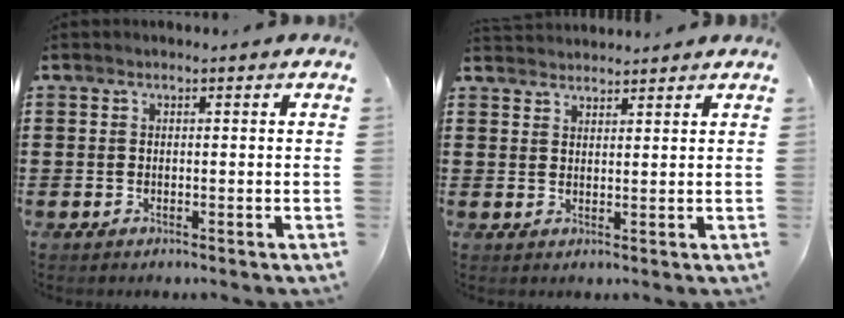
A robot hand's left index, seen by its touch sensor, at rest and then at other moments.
{"total": 2.2, "force": [2.2, 0.1, -0.2], "torque": [-0.002, -0.004, 0.044]}